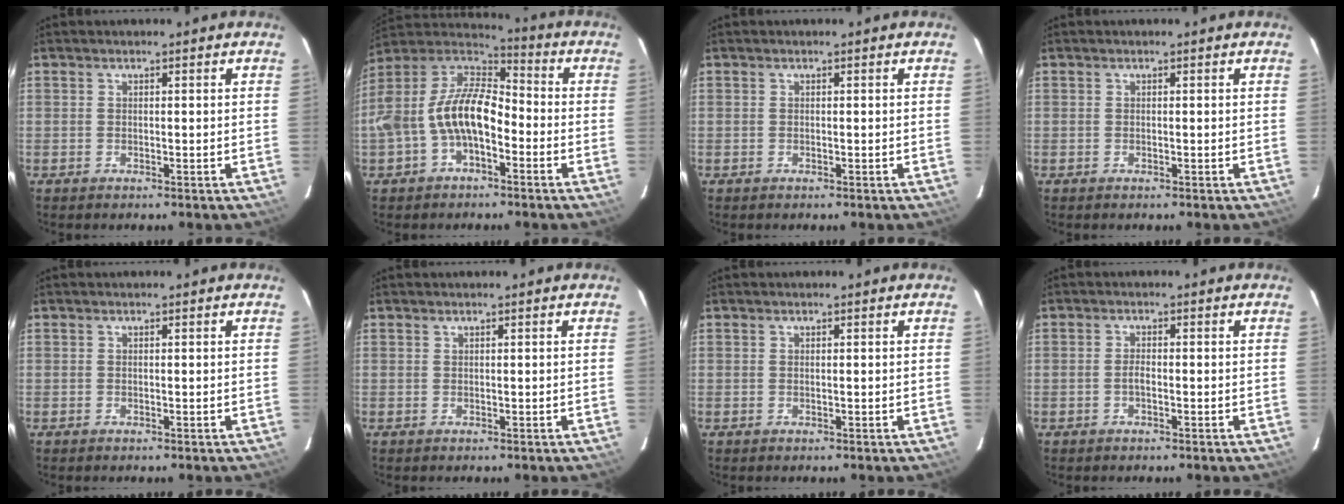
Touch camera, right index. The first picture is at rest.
{"total": 14.2, "force": [-3.8, 7.4, 11.6], "torque": [-0.228, 0.014, -0.072]}
{"total": 0.0}
{"total": 0.0}
{"total": 0.0}
{"total": 0.0}
{"total": 0.0}
{"total": 1.4, "force": [-0.5, 0.6, 1.2], "torque": [-0.025, 0.004, -0.011]}